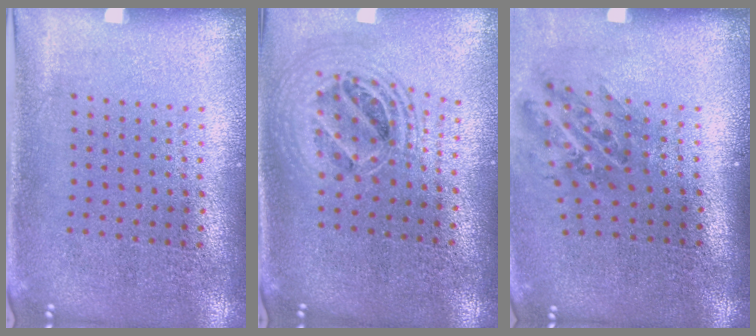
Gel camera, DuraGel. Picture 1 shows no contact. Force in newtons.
{"total": 2.1, "press": 1.7, "slide": 1.3}
{"total": 1.1, "press": 1.0, "slide": 0.6}